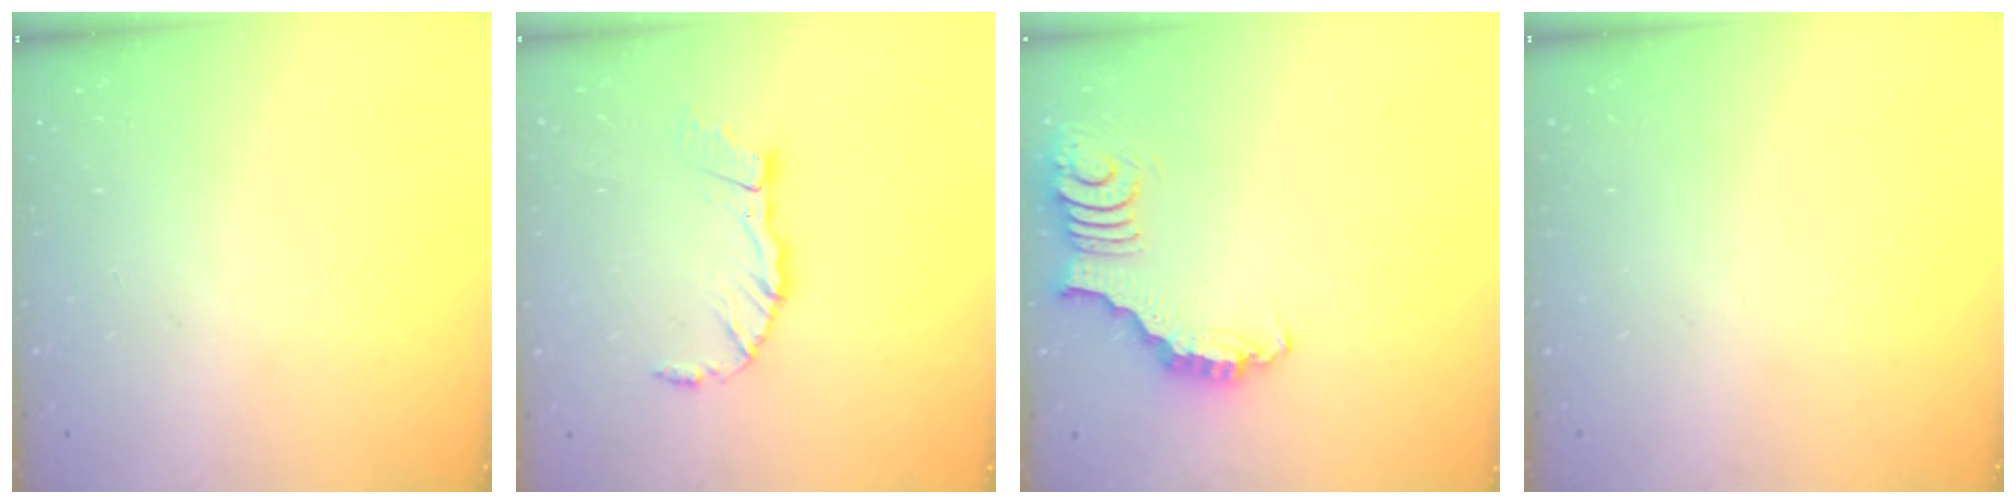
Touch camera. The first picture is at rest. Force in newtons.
{"total": 8.8, "press": 8.7, "slide": 1.3}
{"total": 3.6, "press": 3.5, "slide": 0.7}
{"total": 0.0}